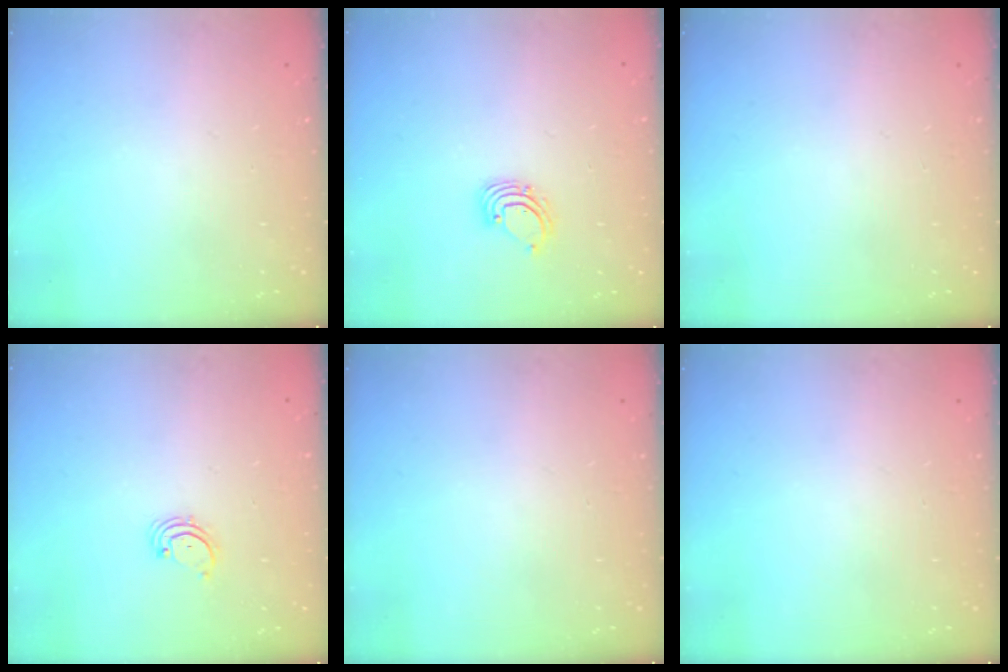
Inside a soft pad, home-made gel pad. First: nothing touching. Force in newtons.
{"total": 2.6, "press": 2.6, "slide": 0.2}
{"total": 0.0}
{"total": 1.7, "press": 1.6, "slide": 0.2}
{"total": 0.0}
{"total": 0.0}